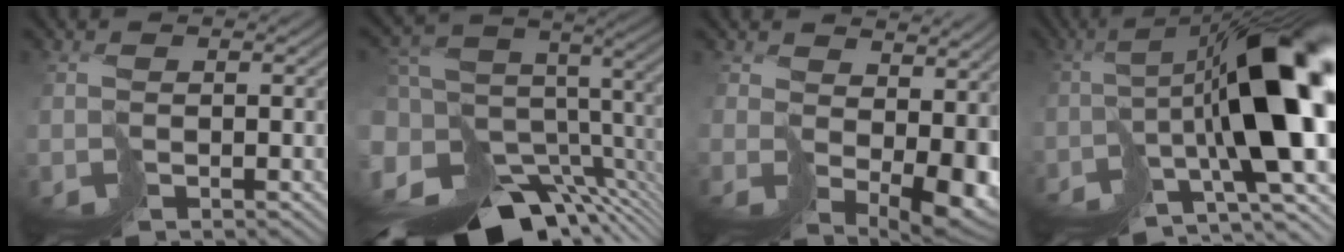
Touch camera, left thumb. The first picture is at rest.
{"total": 14.7, "force": [-4.3, 8.8, 11.0], "torque": [-0.213, 0.004, -0.056]}
{"total": 7.9, "force": [2.0, 5.2, 5.6], "torque": [-0.101, -0.038, 0.065]}
{"total": 16.7, "force": [-3.3, 5.3, 15.5], "torque": [-0.201, -0.007, -0.047]}